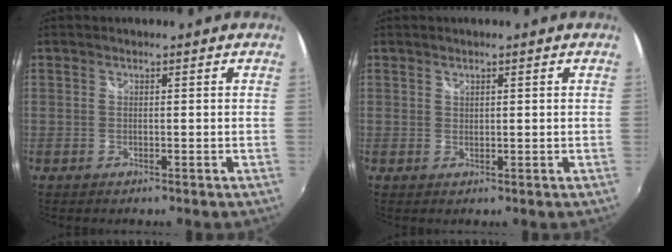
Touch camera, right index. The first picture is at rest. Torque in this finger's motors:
{"motor_torque": [-0.04, 0.20, -0.01, 0.00]}